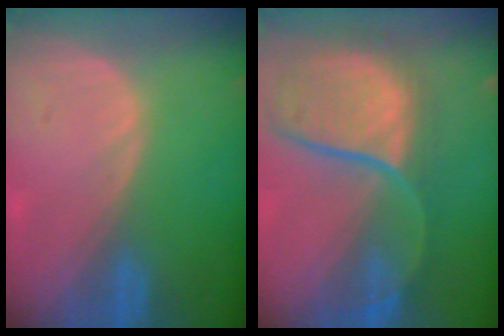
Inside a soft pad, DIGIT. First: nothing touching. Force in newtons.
{"total": 12.0, "press": 9.9, "slide": 6.8}